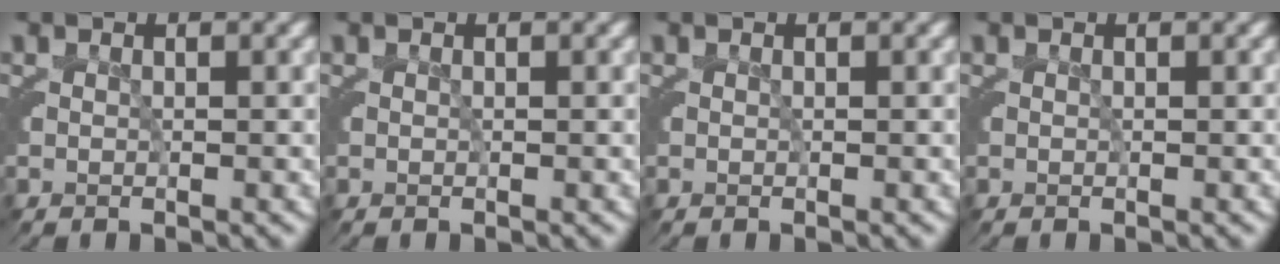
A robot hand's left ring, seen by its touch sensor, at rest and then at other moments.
{"total": 0.0}
{"total": 0.0}
{"total": 0.0}